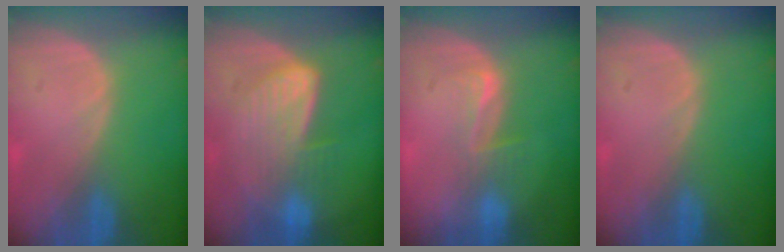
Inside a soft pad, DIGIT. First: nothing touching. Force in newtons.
{"total": 6.7, "press": 6.7, "slide": 0.4}
{"total": 3.0, "press": 2.7, "slide": 1.5}
{"total": 0.0}